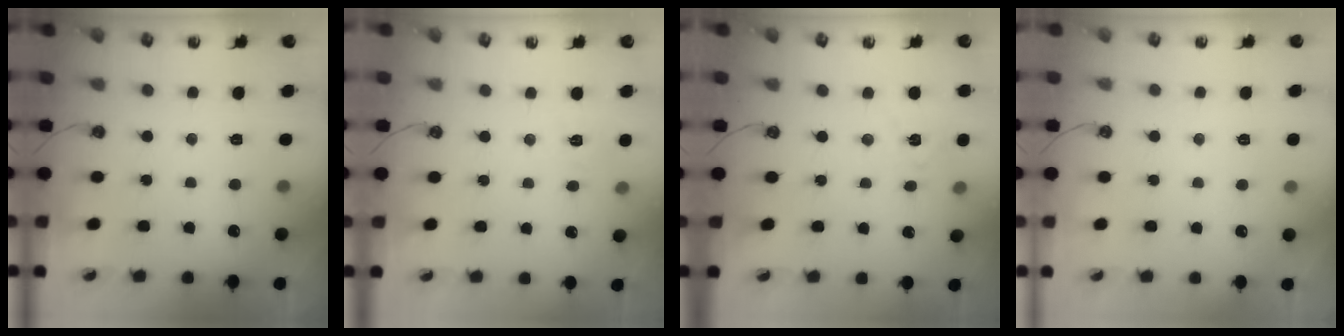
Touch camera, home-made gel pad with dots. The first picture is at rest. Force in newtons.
{"total": 6.8, "press": 6.8, "slide": 0.7}
{"total": 6.5, "press": 6.4, "slide": 0.7}
{"total": 0.5, "press": 0.5, "slide": 0.2}